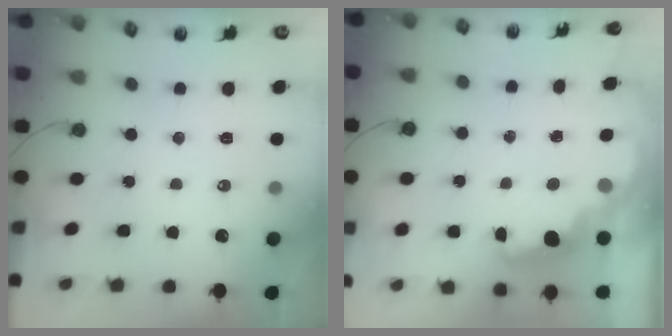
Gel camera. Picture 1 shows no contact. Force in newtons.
{"total": 2.5, "press": 2.4, "slide": 0.5}